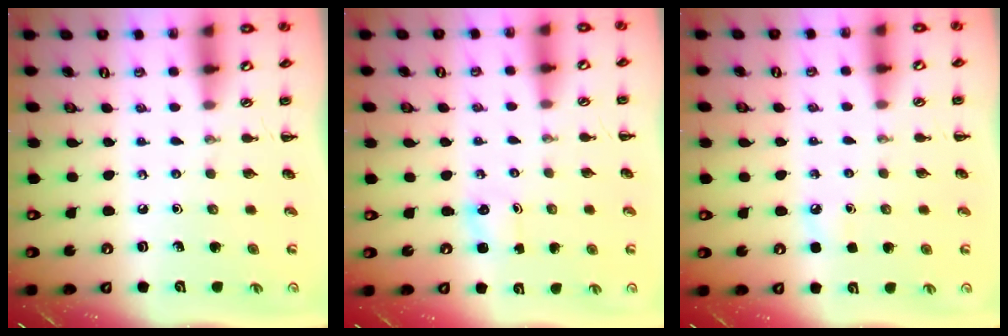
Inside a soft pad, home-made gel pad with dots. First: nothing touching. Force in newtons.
{"total": 1.1, "press": 1.0, "slide": 0.1}
{"total": 2.8, "press": 2.6, "slide": 1.0}